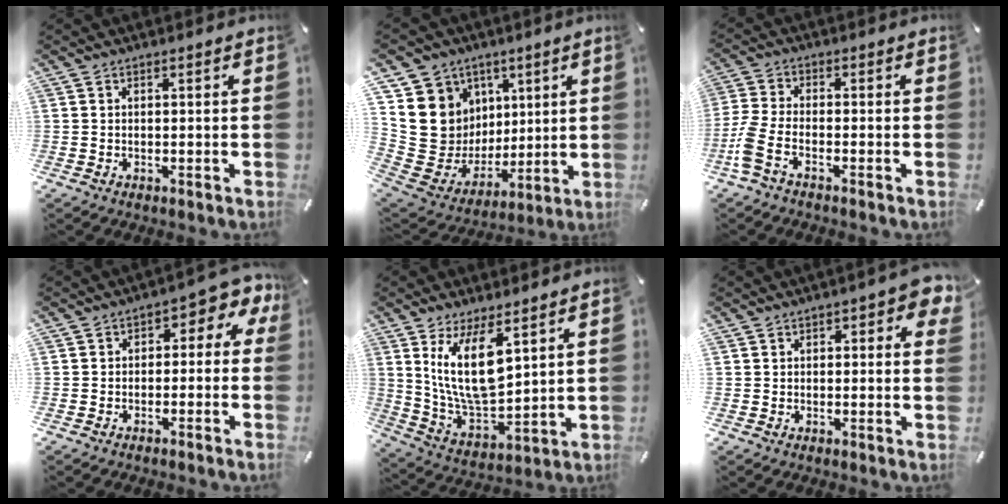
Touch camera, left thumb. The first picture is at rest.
{"total": 14.2, "force": [2.9, 13.8, 2.1], "torque": [-0.017, -0.035, 0.087]}
{"total": 6.3, "force": [-3.2, 2.5, 4.8], "torque": [-0.118, -0.006, -0.061]}
{"total": 4.7, "force": [-0.1, 3.5, 3.1], "torque": [-0.039, 0.001, -0.010]}
{"total": 15.2, "force": [7.1, 6.6, 11.7], "torque": [-0.249, -0.034, 0.125]}
{"total": 3.7, "force": [2.0, 2.3, 2.1], "torque": [-0.019, -0.005, 0.034]}